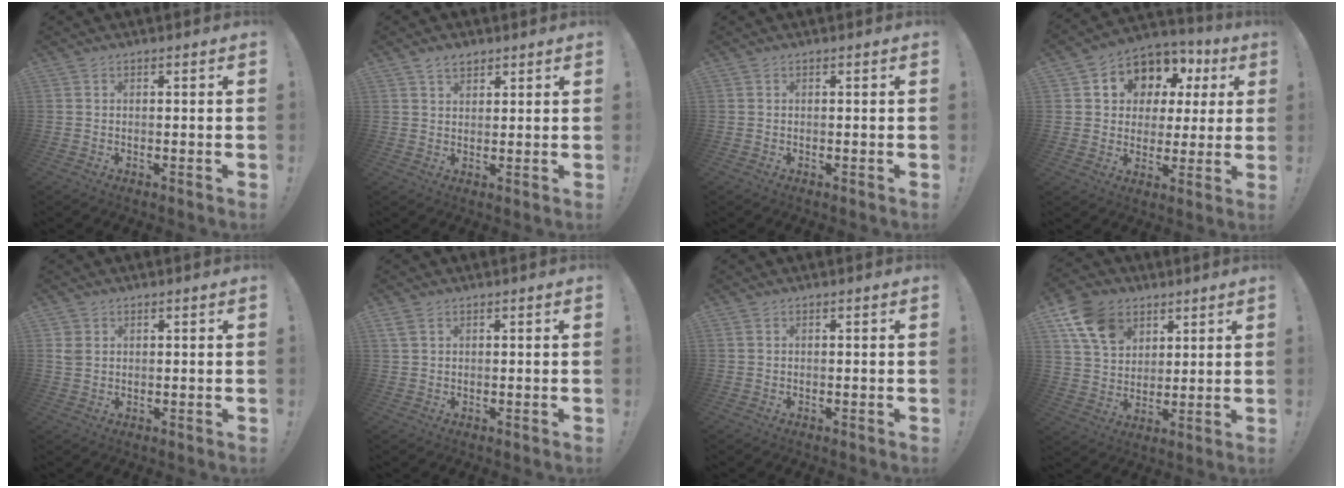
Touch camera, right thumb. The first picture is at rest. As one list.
[{"total": 3.6, "force": [2.6, 2.1, 1.5], "torque": [-0.022, -0.010, 0.047]}, {"total": 0.0}, {"total": 9.5, "force": [4.3, 7.8, 3.2], "torque": [-0.047, -0.040, 0.087]}, {"total": 2.7, "force": [1.3, 2.0, 1.3], "torque": [-0.022, 0.000, 0.026]}, {"total": 2.3, "force": [1.3, 1.2, 1.5], "torque": [-0.031, 0.002, 0.025]}, {"total": 0.0}, {"total": 13.8, "force": [7.2, 9.7, 6.6], "torque": [-0.117, -0.024, 0.144]}]